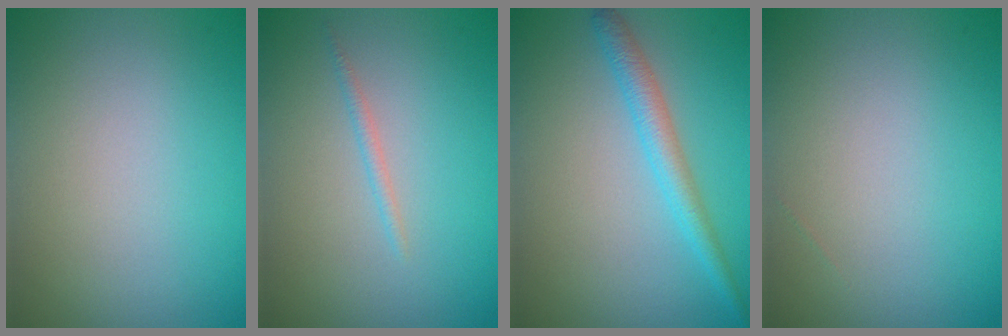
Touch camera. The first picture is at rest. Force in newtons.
{"total": 0.8, "press": 0.8, "slide": 0.0}
{"total": 2.6, "press": 2.6, "slide": 0.2}
{"total": 0.0}